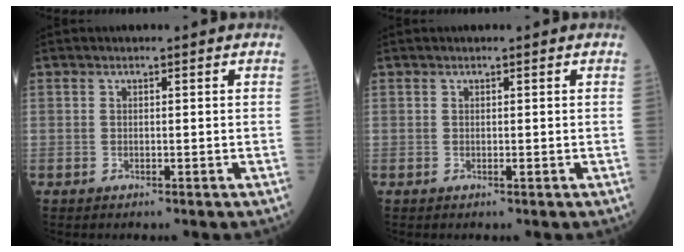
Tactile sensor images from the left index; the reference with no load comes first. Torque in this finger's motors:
{"motor_torque": [0.21, 0.07, 0.03, 0.02]}